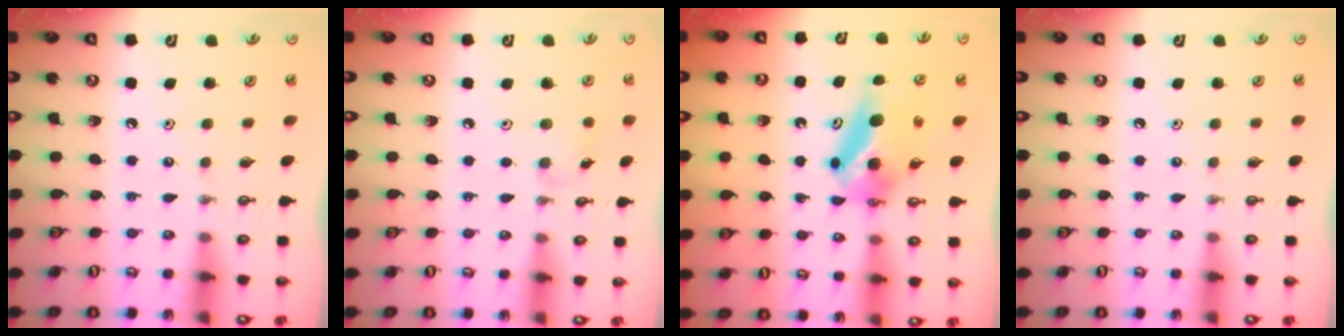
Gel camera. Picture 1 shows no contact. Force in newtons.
{"total": 5.8, "press": 5.6, "slide": 1.4}
{"total": 8.4, "press": 5.9, "slide": 5.9}
{"total": 0.0}